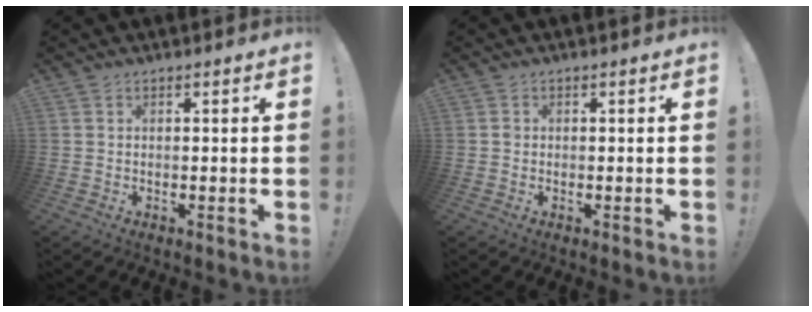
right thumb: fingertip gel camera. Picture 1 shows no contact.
{"total": 0.7, "force": [-0.2, 0.6, 0.1], "torque": [-0.007, 0.006, -0.002]}